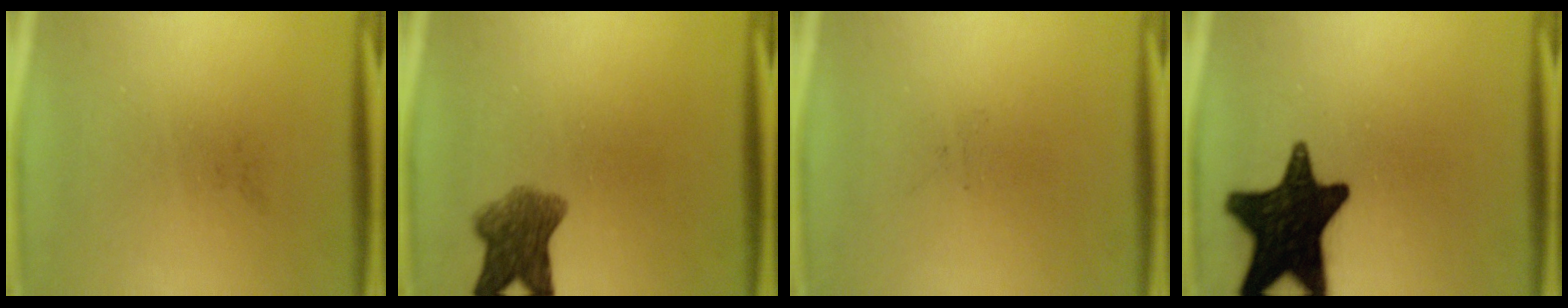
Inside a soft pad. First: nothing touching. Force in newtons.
{"total": 6.5}
{"total": 0.0}
{"total": 16.7}